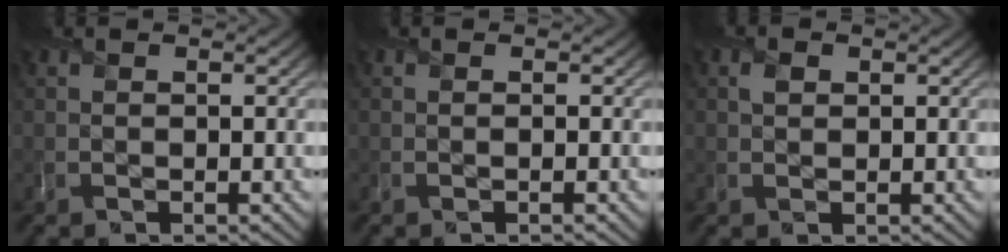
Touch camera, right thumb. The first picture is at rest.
{"total": 0.0}
{"total": 1.0, "force": [0.4, 0.9, 0.4], "torque": [-0.008, 0.000, 0.007]}